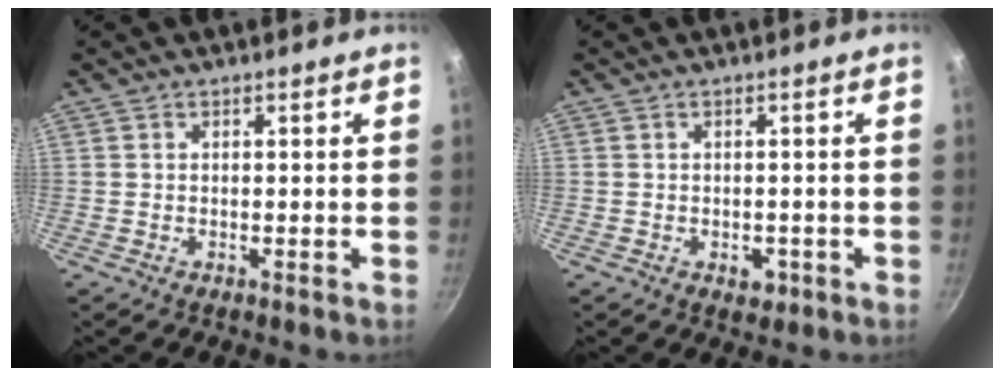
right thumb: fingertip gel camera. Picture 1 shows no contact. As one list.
[{"total": 2.3, "force": [-0.9, 1.6, 1.4], "torque": [-0.007, 0.002, -0.009]}]